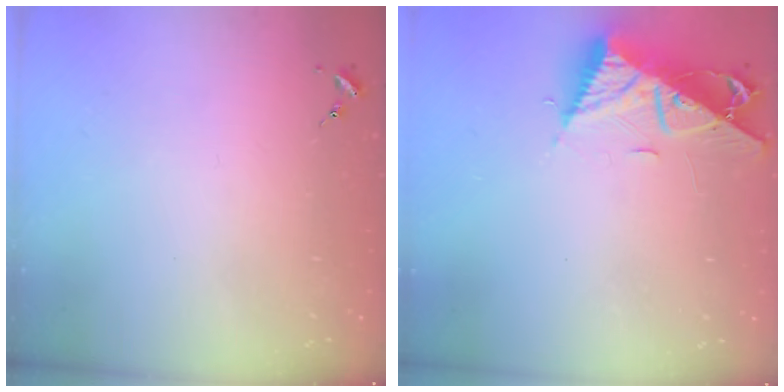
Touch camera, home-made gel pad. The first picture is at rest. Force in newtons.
{"total": 11.7, "press": 11.6, "slide": 0.9}